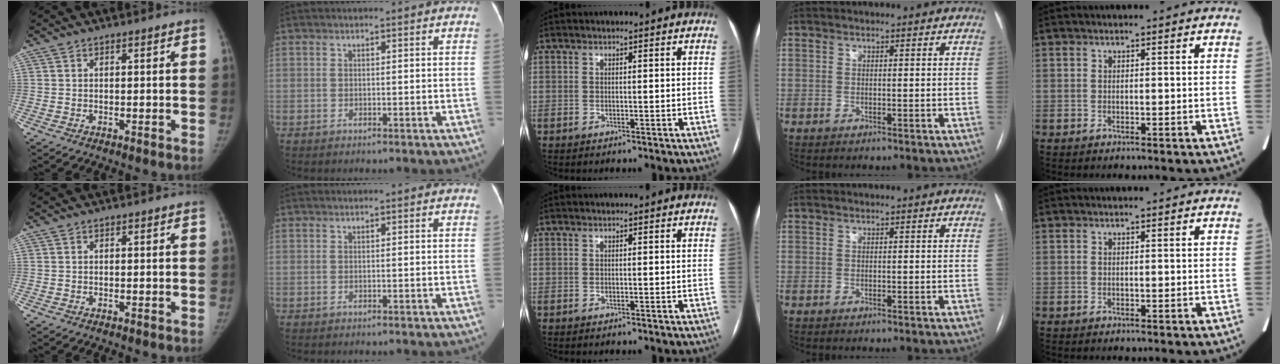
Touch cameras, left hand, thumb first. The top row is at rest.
{}